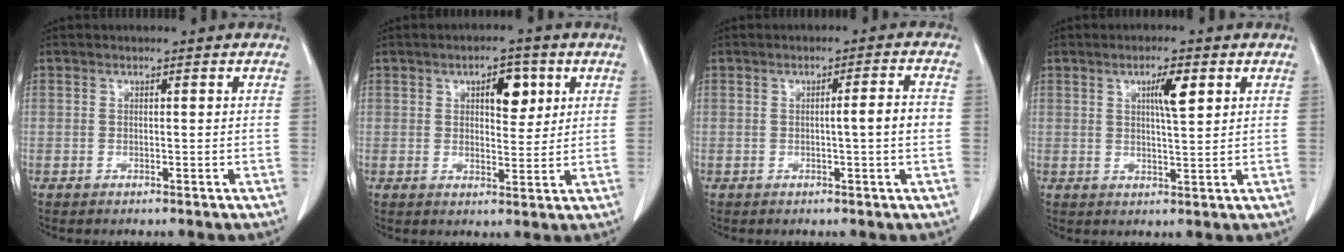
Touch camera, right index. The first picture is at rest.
{"total": 5.3, "force": [2.1, 2.4, 4.2], "torque": [-0.060, 0.004, 0.032]}
{"total": 3.8, "force": [-0.3, -0.4, 3.8], "torque": [-0.056, 0.003, -0.006]}
{"total": 4.4, "force": [1.9, 0.5, 4.0], "torque": [-0.069, -0.001, 0.032]}